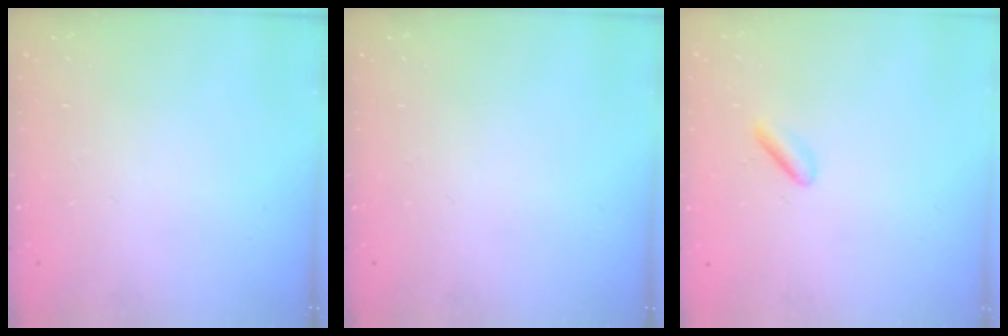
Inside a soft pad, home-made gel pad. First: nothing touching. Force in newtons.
{"total": 0.0}
{"total": 1.6, "press": 1.3, "slide": 0.9}